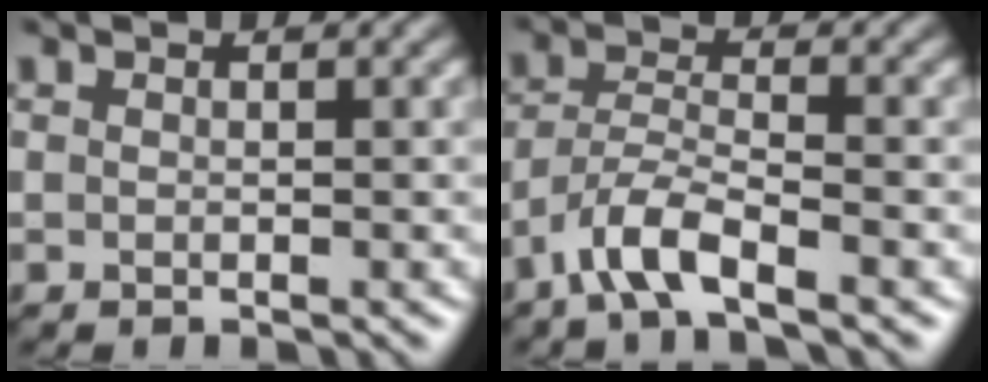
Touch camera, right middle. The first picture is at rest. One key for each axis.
{"total": 4.3, "fx": -2.9, "fy": 0.9, "fz": 2.9, "tx": -0.059, "ty": 0.003, "tz": -0.066}